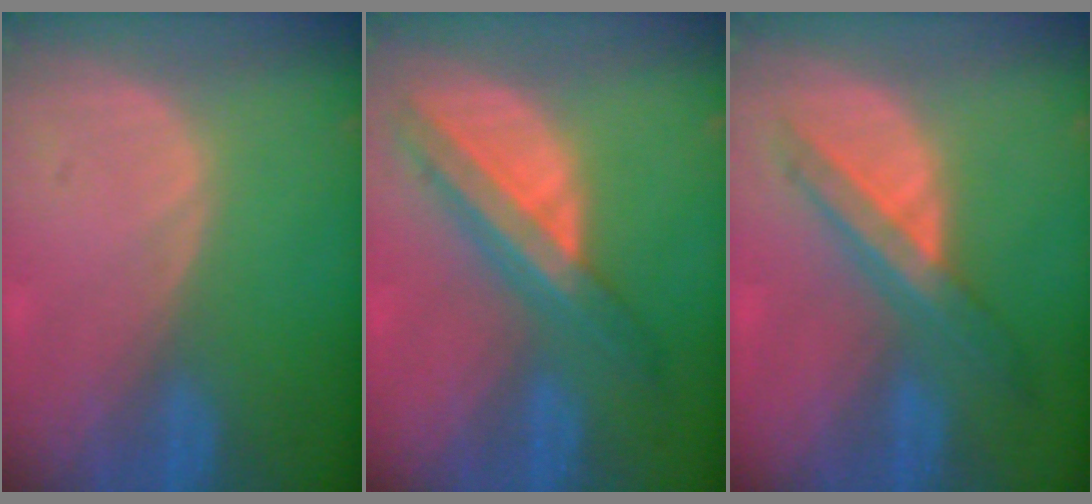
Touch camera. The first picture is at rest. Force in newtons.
{"total": 8.3, "press": 7.0, "slide": 4.4}
{"total": 7.2, "press": 6.1, "slide": 3.8}